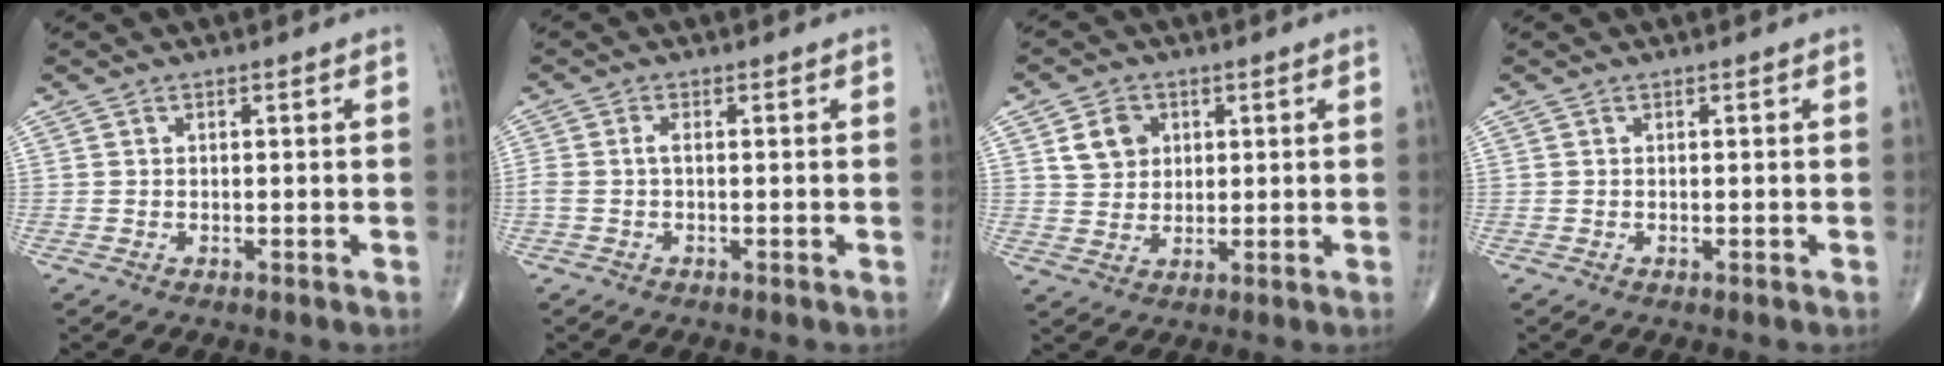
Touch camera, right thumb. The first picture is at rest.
{"total": 1.6, "force": [-0.1, 0.6, 1.5], "torque": [-0.036, 0.003, -0.004]}
{"total": 6.1, "force": [2.0, 5.2, 2.5], "torque": [-0.019, -0.008, 0.036]}
{"total": 0.0}